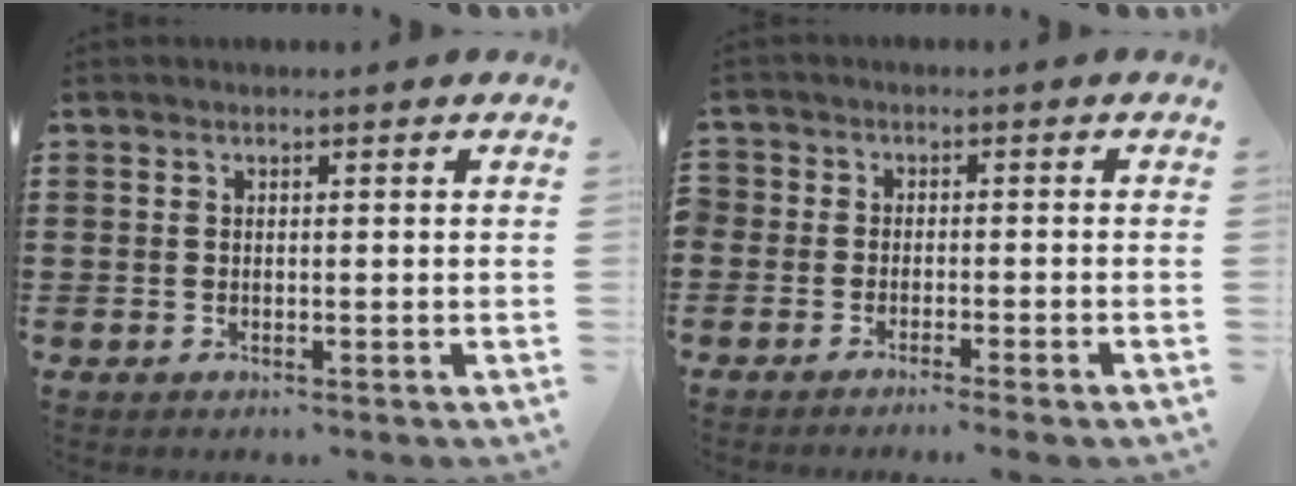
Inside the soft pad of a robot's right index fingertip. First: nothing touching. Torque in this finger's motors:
{"motor_torque": [0.32, -0.24, -0.01, 0.00]}